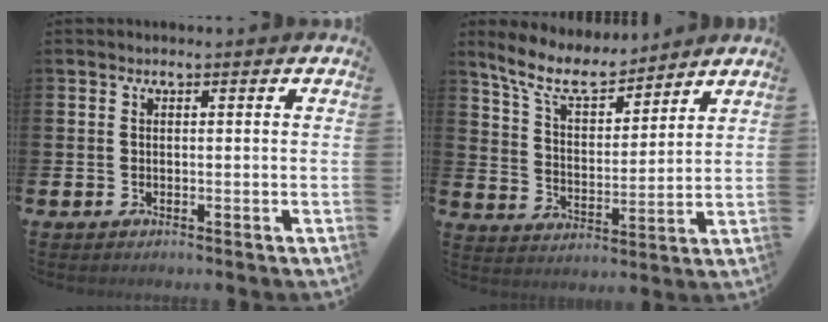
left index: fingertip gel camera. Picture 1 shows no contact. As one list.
[{"total": 8.7, "force": [7.7, 2.5, 3.2], "torque": [-0.098, -0.038, 0.139]}]